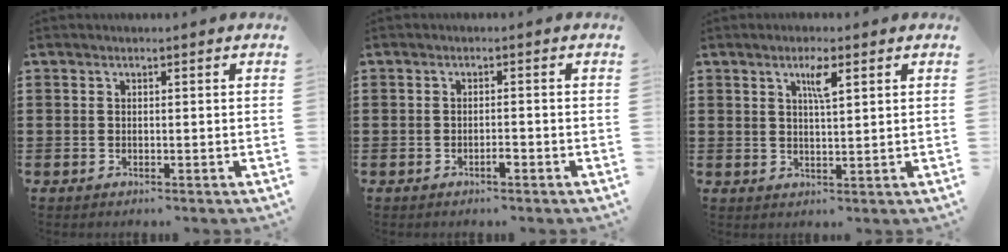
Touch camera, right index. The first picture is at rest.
{"total": 1.5, "force": [-0.9, 0.3, 1.1], "torque": [-0.022, -0.003, -0.015]}
{"total": 3.4, "force": [1.8, 0.6, 2.8], "torque": [-0.054, 0.003, 0.026]}